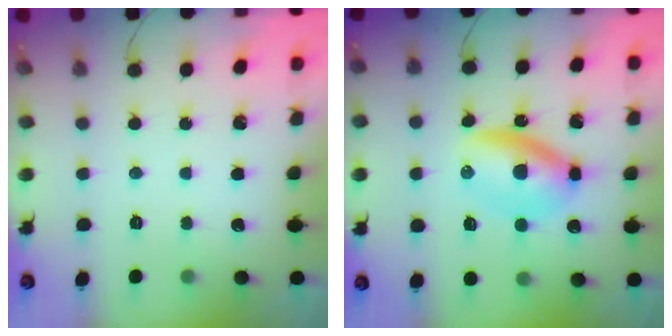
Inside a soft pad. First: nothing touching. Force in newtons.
{"total": 7.0, "press": 6.8, "slide": 1.6}